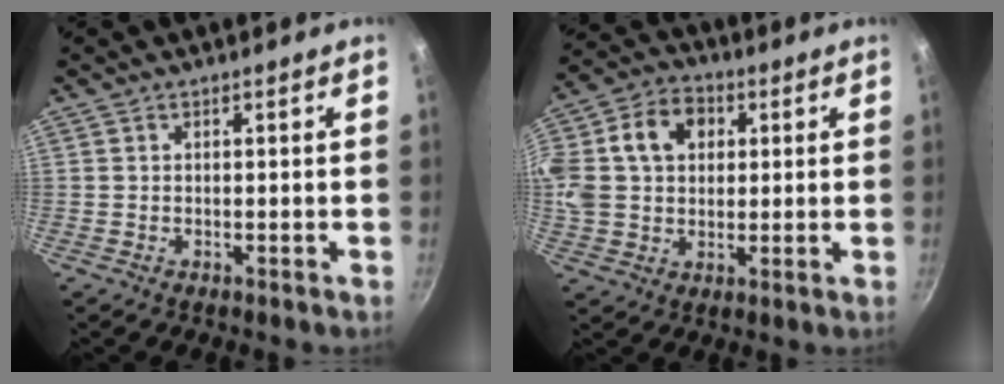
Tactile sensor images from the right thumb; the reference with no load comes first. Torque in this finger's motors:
{"motor_torque": [0.97, 2.94, 0.74, -0.25, 0.15]}